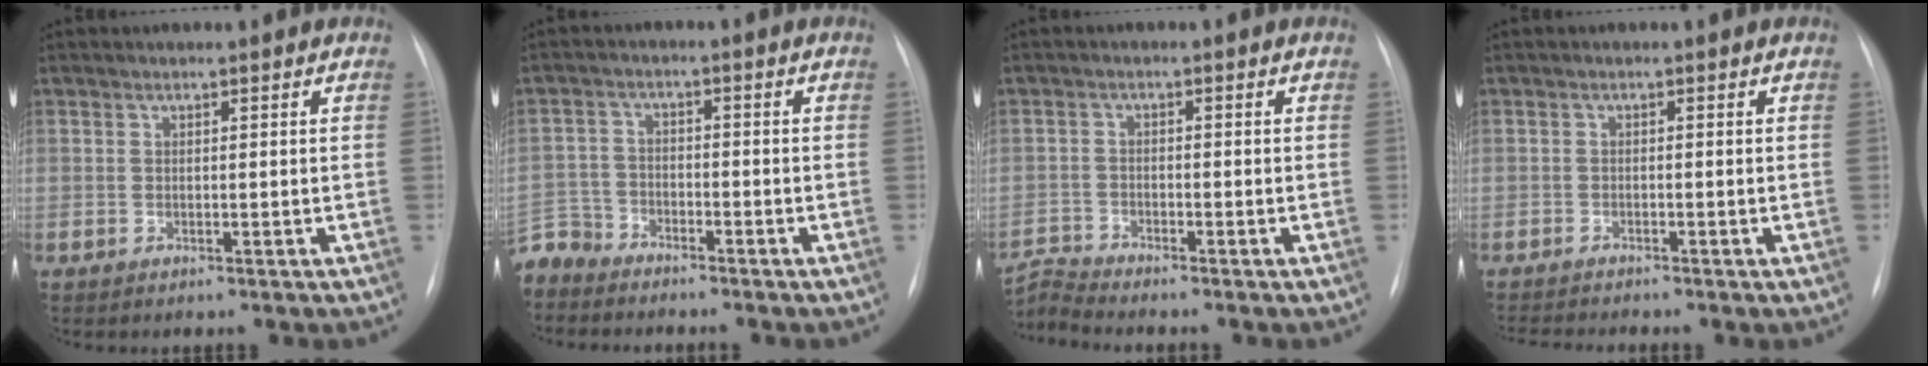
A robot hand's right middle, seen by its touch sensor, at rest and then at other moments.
{"total": 6.0, "force": [-5.7, 2.0, -0.2], "torque": [0.007, -0.003, -0.116]}
{"total": 4.1, "force": [-3.7, -1.7, -0.7], "torque": [0.000, -0.010, -0.071]}
{"total": 2.9, "force": [-2.7, -0.7, 0.7], "torque": [-0.013, -0.015, -0.047]}